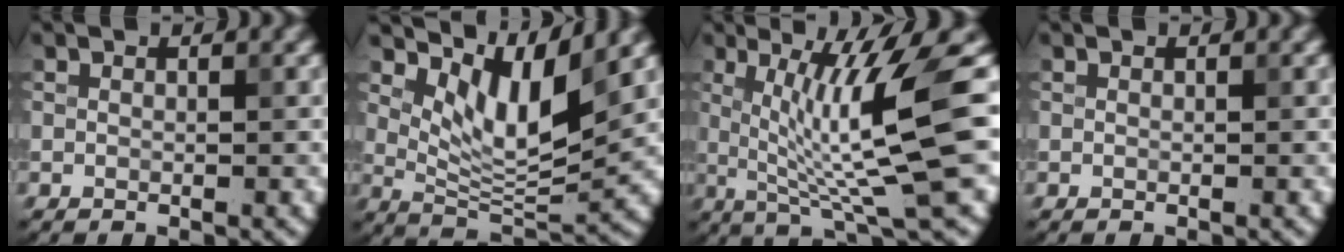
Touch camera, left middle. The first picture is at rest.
{"total": 5.8, "force": [3.3, 1.8, 4.5], "torque": [-0.086, -0.015, 0.066]}
{"total": 9.1, "force": [0.8, 0.8, 9.0], "torque": [-0.143, -0.007, 0.024]}
{"total": 0.0}